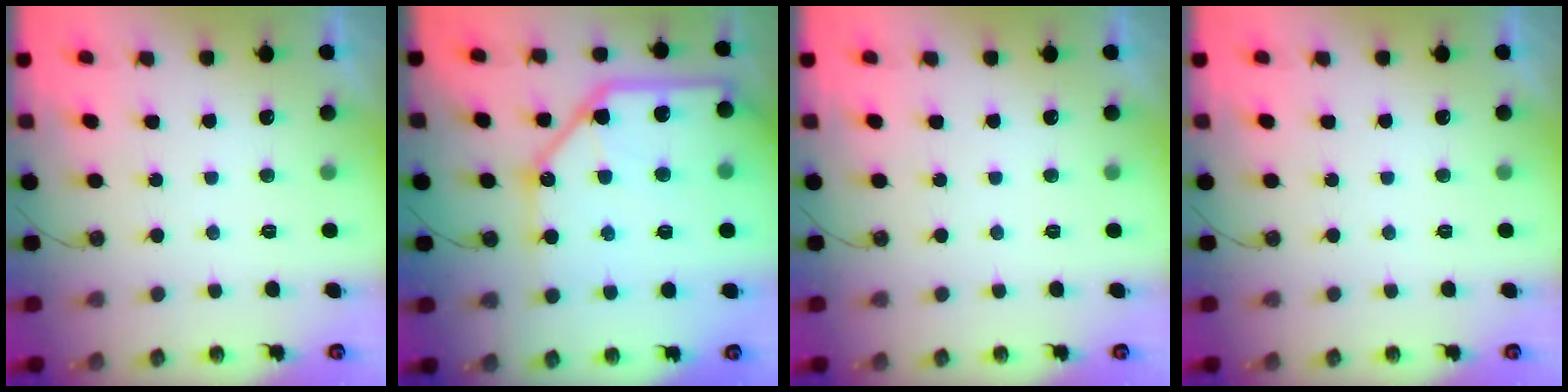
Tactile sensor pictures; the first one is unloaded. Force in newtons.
{"total": 21.5, "press": 21.3, "slide": 2.4}
{"total": 0.0}
{"total": 0.0}